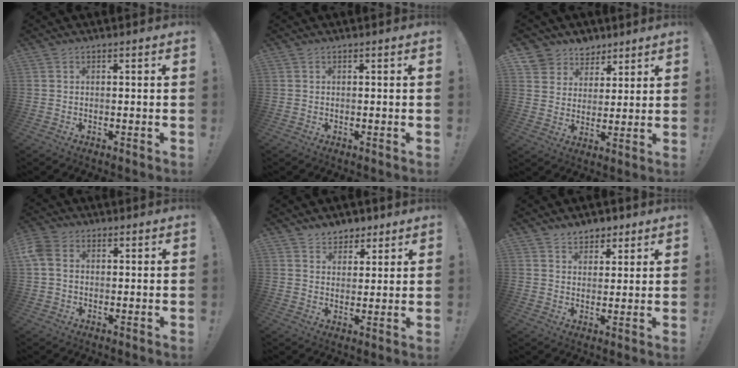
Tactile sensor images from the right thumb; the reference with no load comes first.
{"total": 0.0}
{"total": 7.9, "force": [5.3, 5.9, 0.5], "torque": [-0.014, -0.042, 0.107]}
{"total": 6.7, "force": [1.2, 5.0, 4.3], "torque": [-0.104, 0.006, 0.027]}
{"total": 5.8, "force": [4.3, 3.9, 0.3], "torque": [0.004, -0.033, 0.083]}
{"total": 5.2, "force": [3.9, 3.4, 0.5], "torque": [0.004, -0.027, 0.072]}